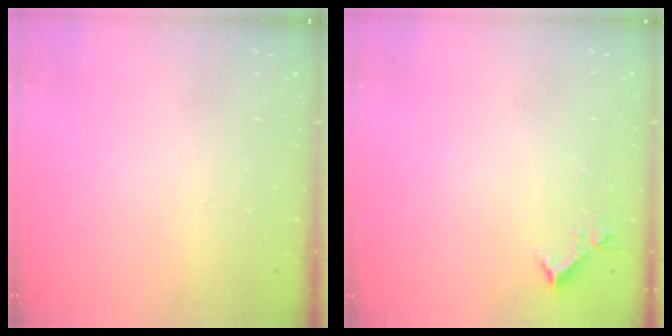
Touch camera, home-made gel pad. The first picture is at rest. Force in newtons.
{"total": 4.4, "press": 4.4, "slide": 0.5}